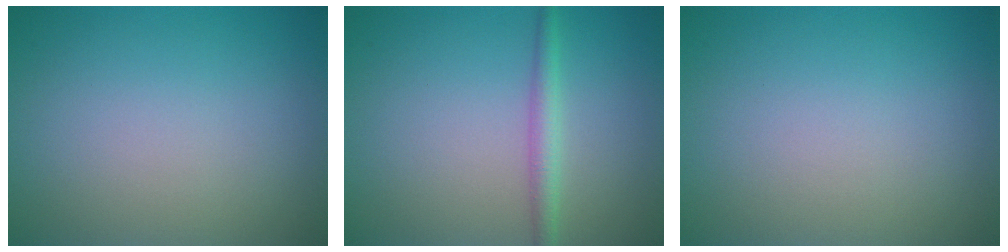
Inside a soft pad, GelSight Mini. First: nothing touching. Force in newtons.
{"total": 2.0, "press": 2.0, "slide": 0.1}
{"total": 0.0}